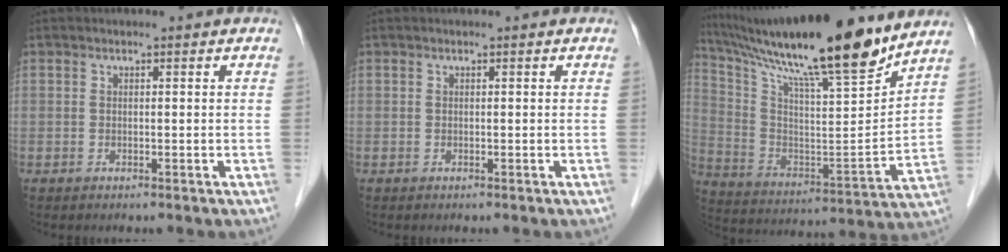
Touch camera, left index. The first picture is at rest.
{"total": 0.0}
{"total": 24.6, "force": [20.2, 0.8, 13.9], "torque": [-0.250, -0.021, 0.332]}